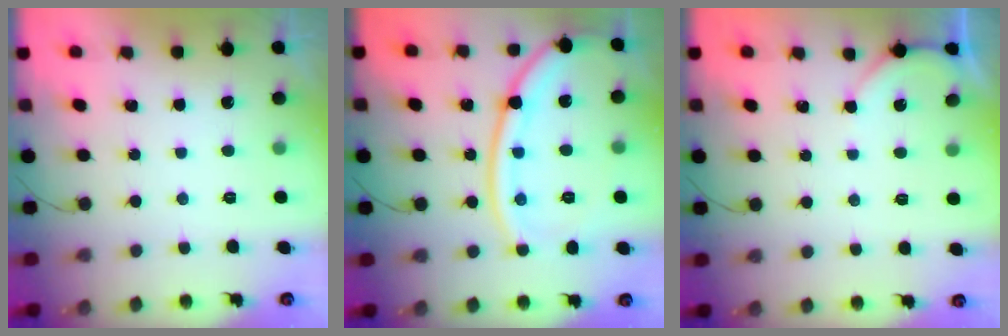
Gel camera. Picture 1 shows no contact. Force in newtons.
{"total": 17.1, "press": 17.0, "slide": 2.0}
{"total": 2.0, "press": 2.0, "slide": 0.2}